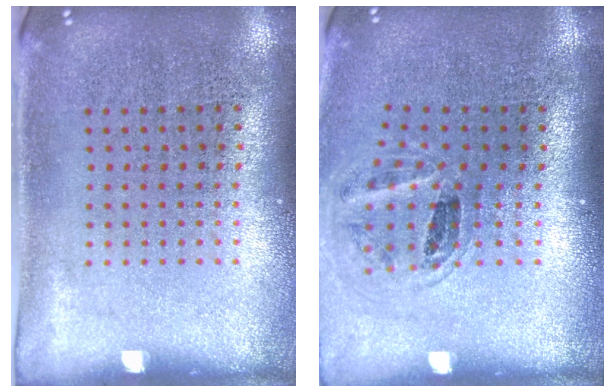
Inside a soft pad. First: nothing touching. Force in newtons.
{"total": 1.1, "press": 1.0, "slide": 0.5}